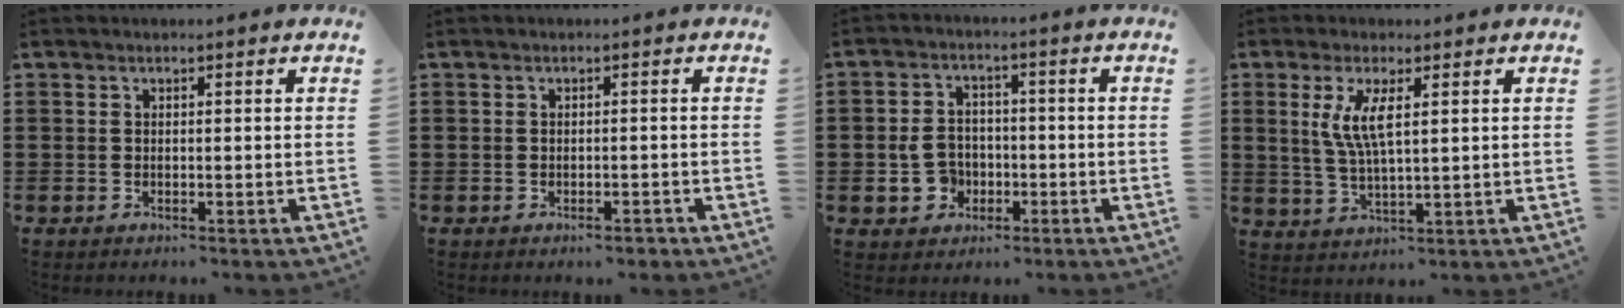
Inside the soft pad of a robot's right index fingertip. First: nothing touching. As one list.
[{"total": 1.3, "force": [-1.0, 0.3, 0.8], "torque": [-0.017, -0.003, -0.018]}, {"total": 5.5, "force": [-1.2, 4.7, 2.6], "torque": [-0.073, 0.006, -0.027]}, {"total": 5.5, "force": [1.7, 1.0, 5.1], "torque": [-0.113, -0.002, 0.026]}]